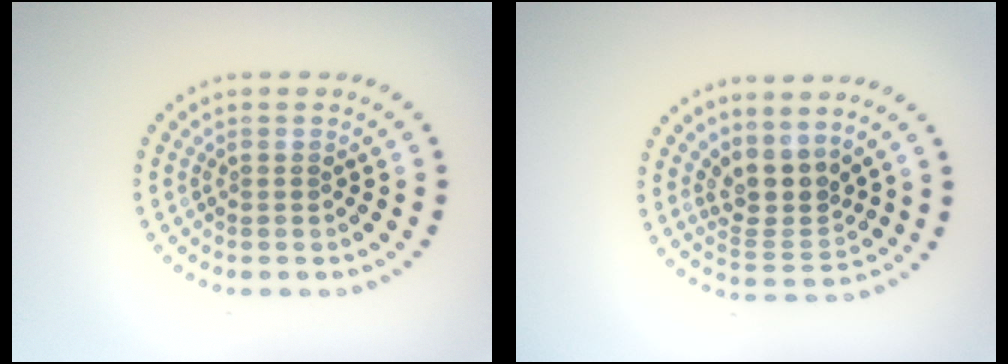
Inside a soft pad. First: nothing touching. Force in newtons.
{"total": 3.3, "press": 2.5, "slide": 2.2}